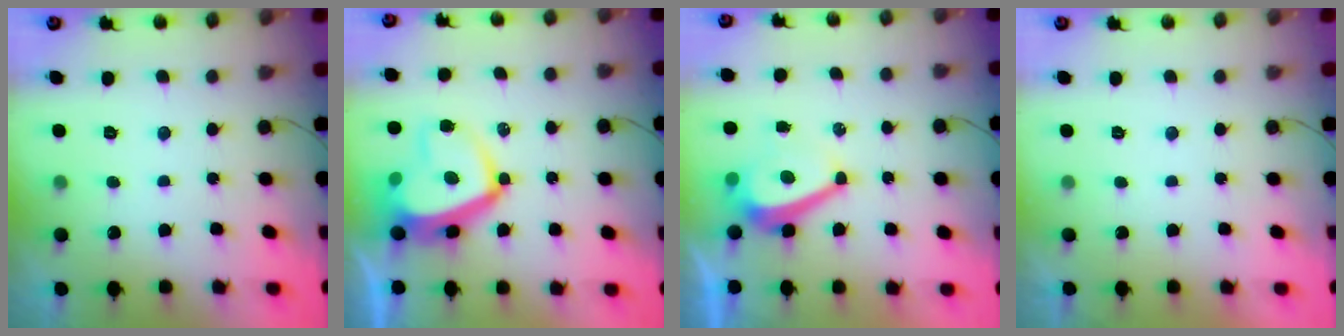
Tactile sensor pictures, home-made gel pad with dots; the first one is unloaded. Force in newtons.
{"total": 12.7, "press": 12.6, "slide": 1.1}
{"total": 6.7, "press": 6.6, "slide": 0.9}
{"total": 2.3, "press": 2.3, "slide": 0.3}